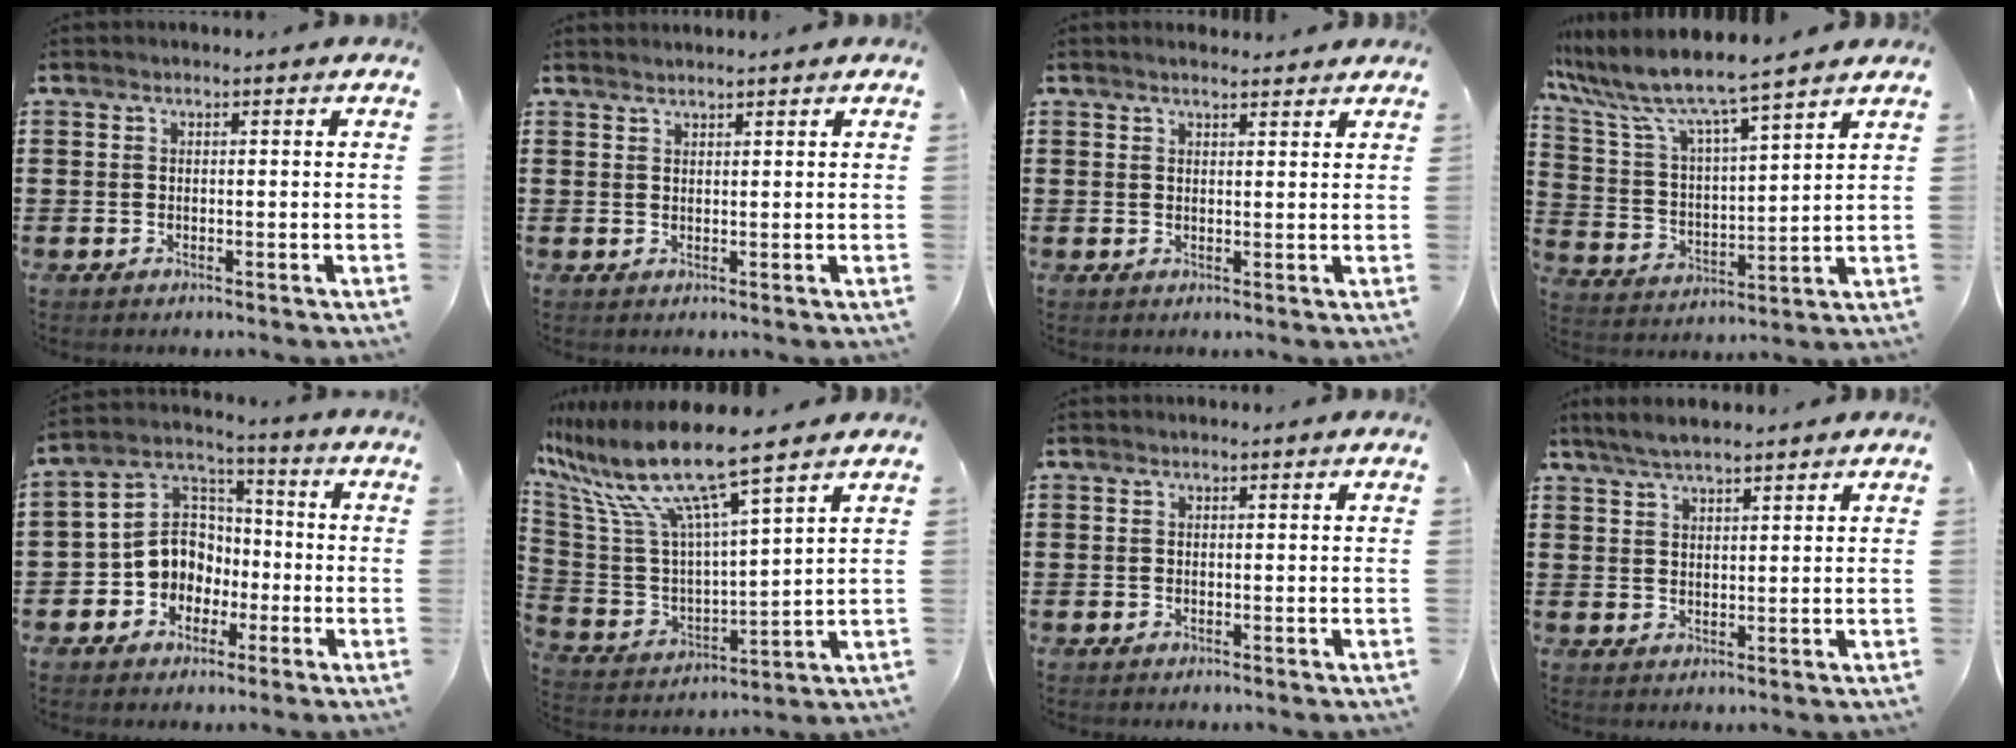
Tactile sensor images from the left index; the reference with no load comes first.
{"total": 1.2, "force": [1.1, 0.0, 0.2], "torque": [-0.005, -0.002, 0.023]}
{"total": 1.8, "force": [1.7, 0.2, 0.6], "torque": [-0.014, 0.003, 0.032]}
{"total": 7.1, "force": [6.3, 0.1, 3.2], "torque": [-0.094, -0.043, 0.101]}
{"total": 7.8, "force": [-2.2, 7.1, 2.3], "torque": [-0.090, 0.003, -0.049]}
{"total": 12.2, "force": [9.1, 0.9, 8.1], "torque": [-0.197, -0.063, 0.150]}
{"total": 0.0}
{"total": 3.5, "force": [3.0, 0.5, 1.8], "torque": [-0.042, 0.001, 0.055]}